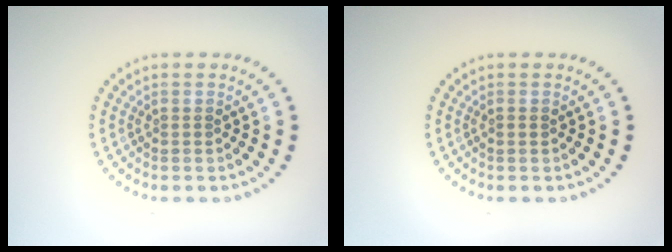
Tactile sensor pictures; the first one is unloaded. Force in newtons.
{"total": 0.7, "press": 0.7, "slide": 0.1}